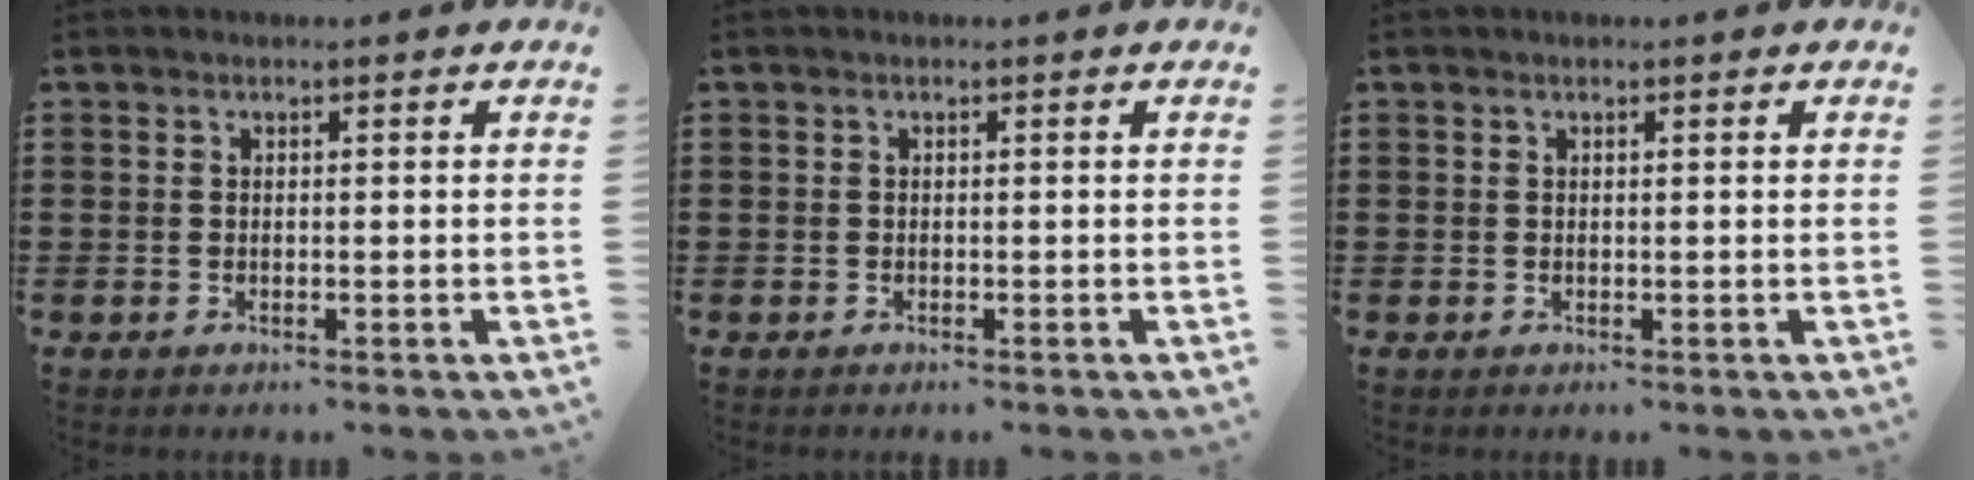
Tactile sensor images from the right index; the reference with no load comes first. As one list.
[{"total": 0.0}, {"total": 0.0}]